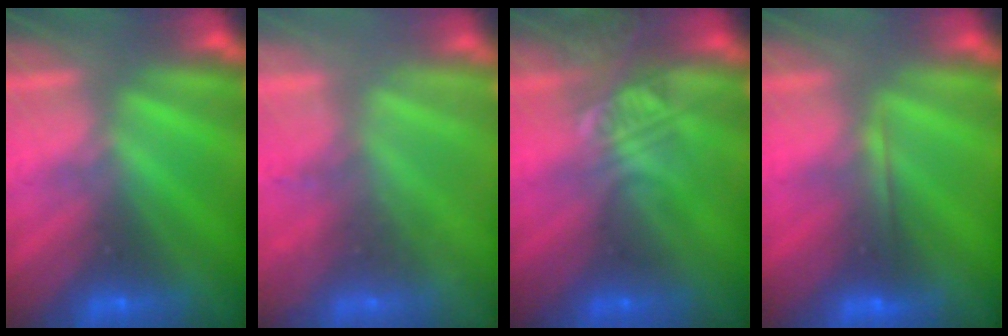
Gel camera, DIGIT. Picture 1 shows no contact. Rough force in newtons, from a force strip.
{"total": 2.2}
{"total": 2.3}
{"total": 2.0}